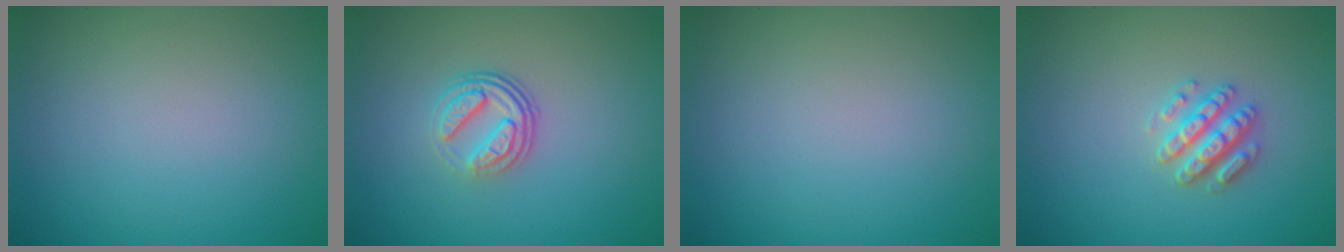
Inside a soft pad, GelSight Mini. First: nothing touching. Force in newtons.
{"total": 3.7, "press": 2.6, "slide": 2.6}
{"total": 0.0}
{"total": 2.9, "press": 2.8, "slide": 0.6}